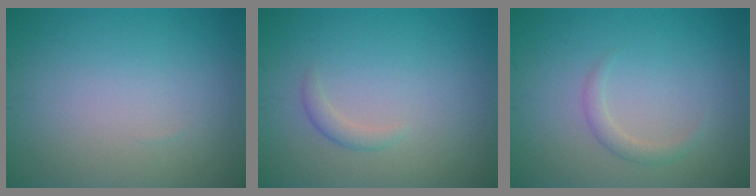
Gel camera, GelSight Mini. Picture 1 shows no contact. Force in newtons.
{"total": 1.1, "press": 1.1, "slide": 0.1}
{"total": 1.4, "press": 1.4, "slide": 0.1}